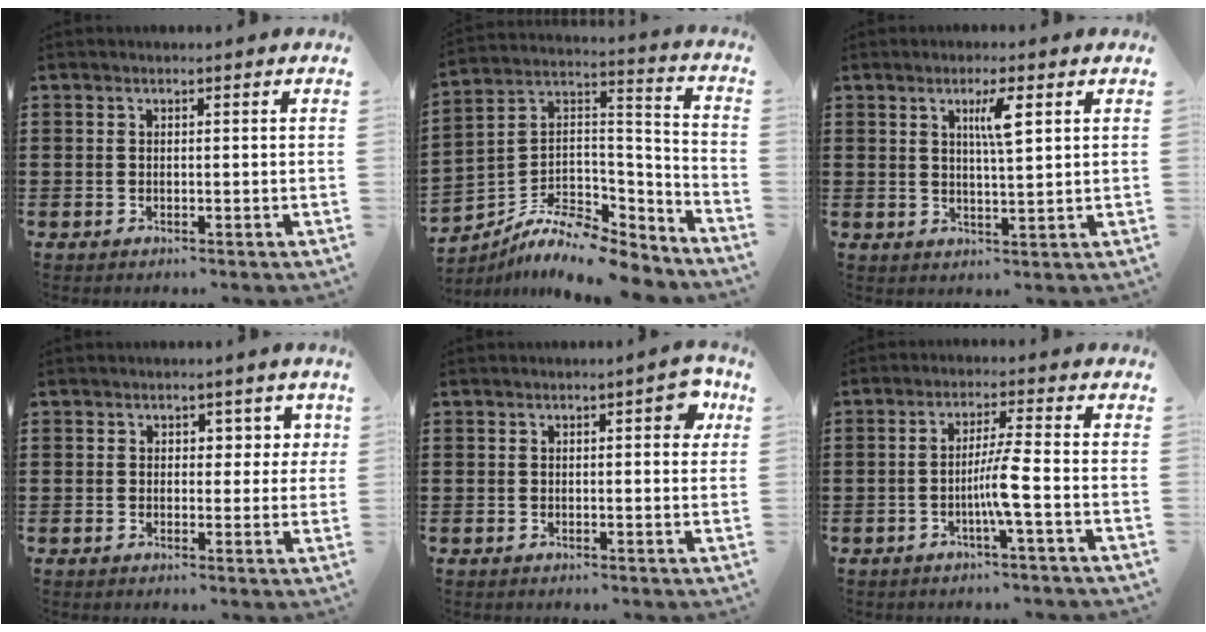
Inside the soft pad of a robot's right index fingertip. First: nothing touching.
{"total": 9.6, "force": [-7.9, 3.6, 4.2], "torque": [-0.083, 0.011, -0.153]}
{"total": 4.2, "force": [1.7, 0.5, 3.8], "torque": [-0.073, 0.000, 0.024]}
{"total": 2.5, "force": [1.0, 2.0, 1.2], "torque": [-0.008, 0.000, 0.009]}
{"total": 3.4, "force": [1.1, 1.0, 3.1], "torque": [-0.040, -0.004, 0.011]}
{"total": 4.9, "force": [-1.7, -0.8, 4.6], "torque": [-0.088, -0.012, -0.037]}